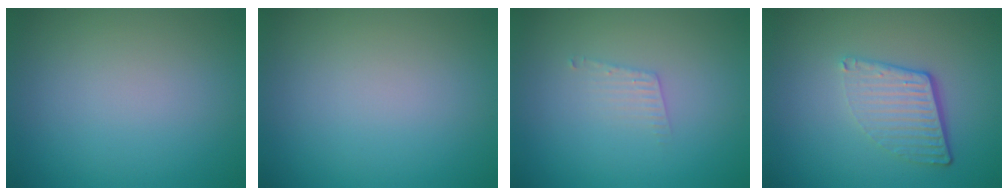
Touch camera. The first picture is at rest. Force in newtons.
{"total": 0.0}
{"total": 1.3, "press": 1.3, "slide": 0.1}
{"total": 4.4, "press": 2.9, "slide": 3.3}